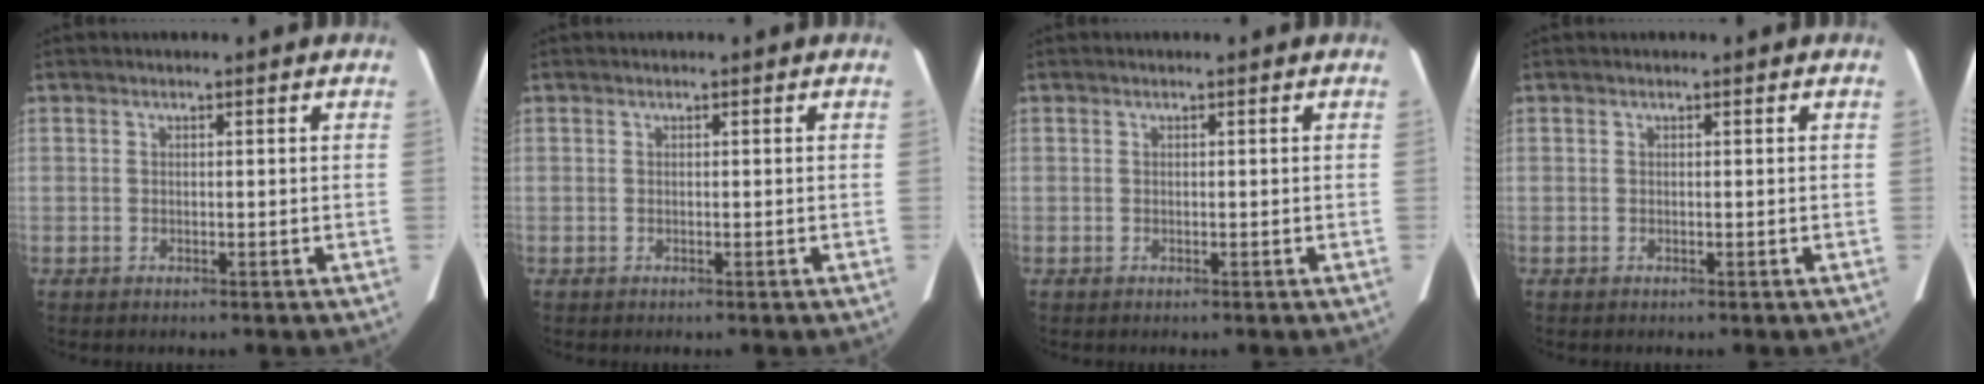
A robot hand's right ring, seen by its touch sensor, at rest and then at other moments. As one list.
[{"total": 0.0}, {"total": 0.0}, {"total": 0.0}]